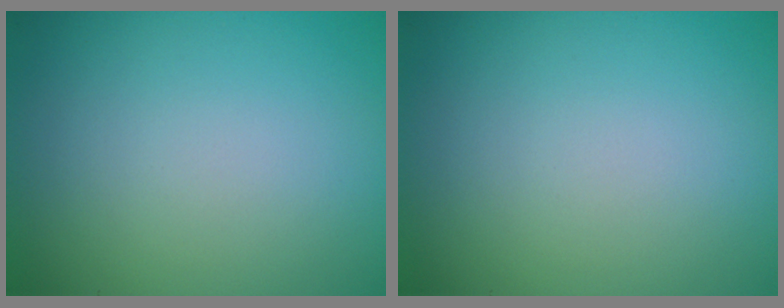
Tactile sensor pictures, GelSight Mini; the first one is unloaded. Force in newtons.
{"total": 0.0}